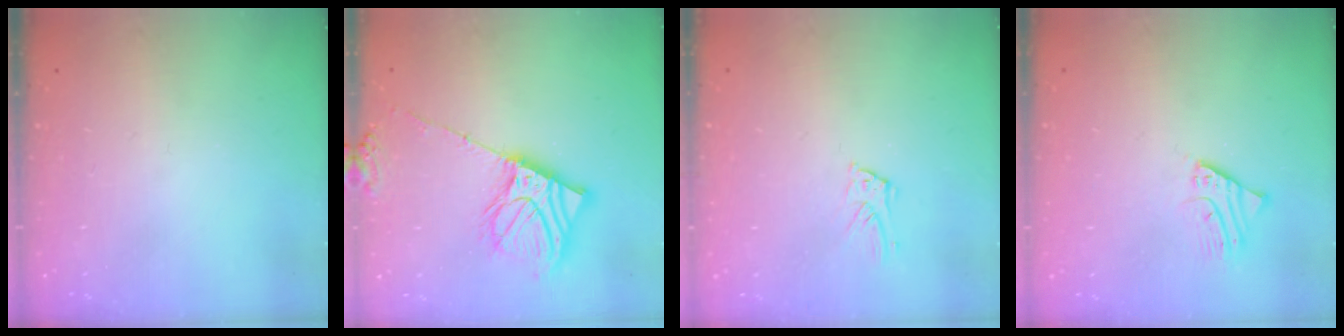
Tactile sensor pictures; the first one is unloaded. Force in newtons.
{"total": 13.0, "press": 12.7, "slide": 2.6}
{"total": 6.1, "press": 6.1, "slide": 0.3}
{"total": 2.3, "press": 2.3, "slide": 0.1}